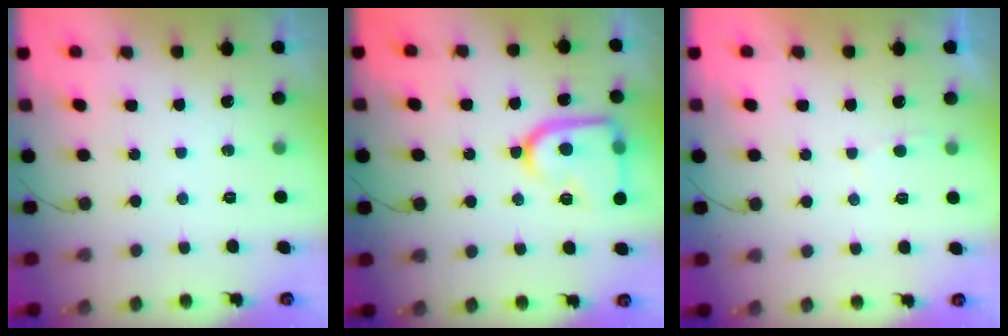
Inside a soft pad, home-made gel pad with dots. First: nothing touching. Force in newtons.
{"total": 17.5, "press": 17.4, "slide": 1.7}
{"total": 2.5, "press": 2.5, "slide": 0.2}